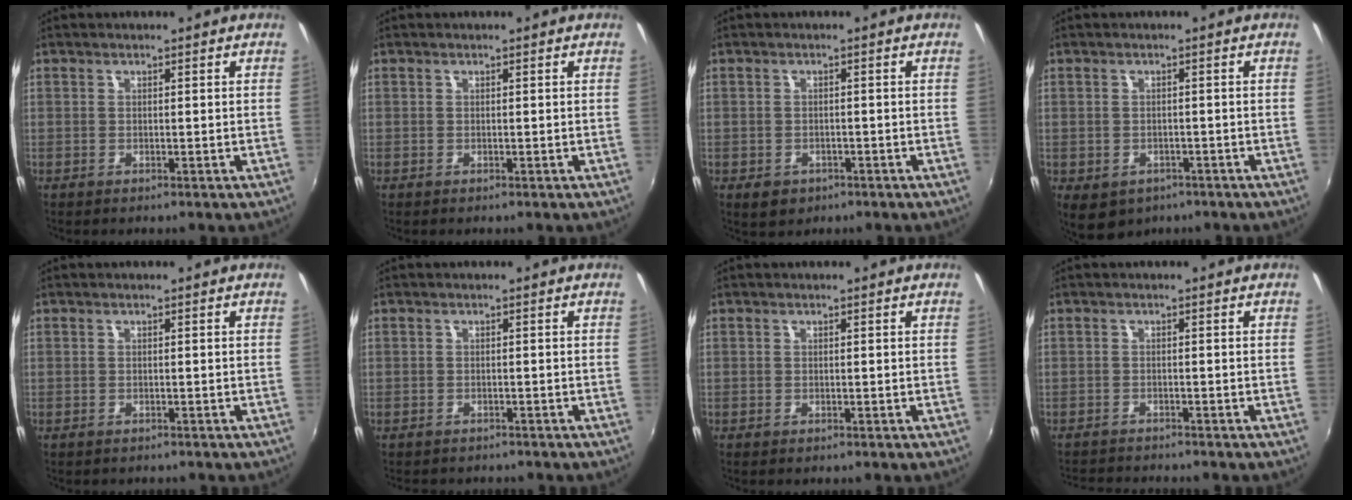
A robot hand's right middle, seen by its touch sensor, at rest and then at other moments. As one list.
[{"total": 0.0}, {"total": 3.4, "force": [-1.6, 2.7, 1.4], "torque": [-0.031, -0.005, -0.019]}, {"total": 6.5, "force": [-3.4, 4.7, 3.1], "torque": [-0.068, -0.024, -0.039]}, {"total": 0.9, "force": [-0.8, 0.4, 0.1], "torque": [-0.008, -0.002, -0.011]}, {"total": 2.4, "force": [-2.0, 1.2, 0.4], "torque": [-0.016, -0.006, -0.031]}, {"total": 0.0}, {"total": 5.2, "force": [-5.0, 0.5, 1.1], "torque": [-0.036, -0.013, -0.085]}]